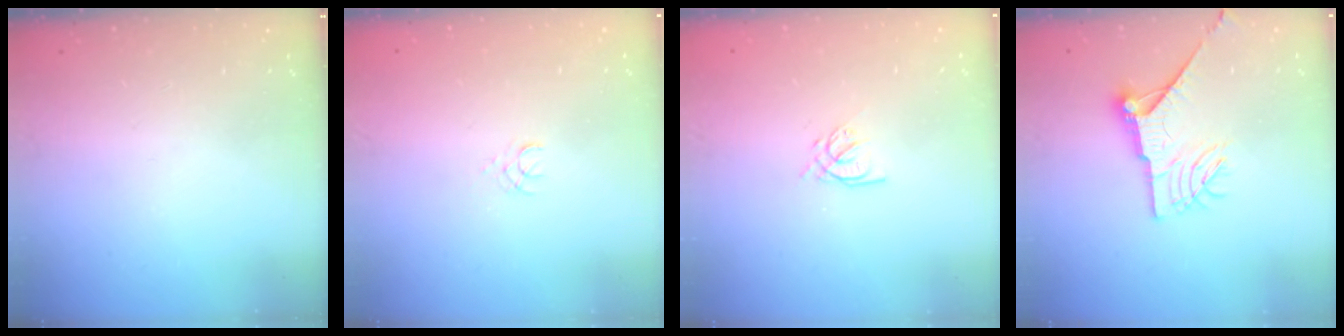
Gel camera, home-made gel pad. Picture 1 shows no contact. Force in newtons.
{"total": 1.5, "press": 1.5, "slide": 0.2}
{"total": 3.4, "press": 3.4, "slide": 0.2}
{"total": 12.0, "press": 12.0, "slide": 1.1}